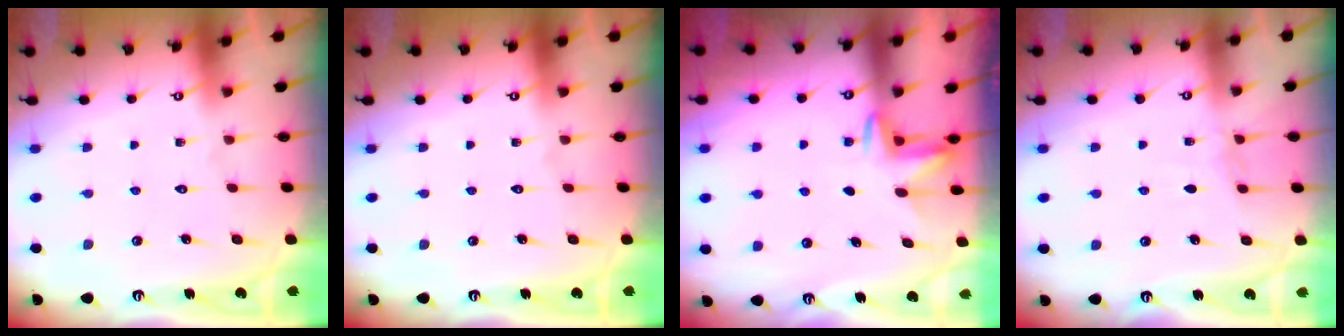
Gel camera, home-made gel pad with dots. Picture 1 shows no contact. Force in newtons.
{"total": 0.0}
{"total": 2.6, "press": 2.6, "slide": 0.4}
{"total": 3.4, "press": 3.3, "slide": 0.5}